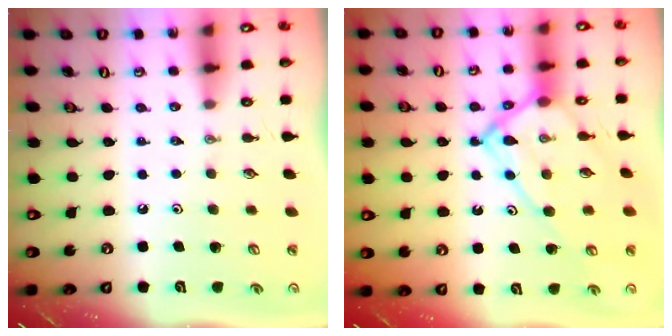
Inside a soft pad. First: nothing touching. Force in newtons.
{"total": 13.3, "press": 13.2, "slide": 1.7}